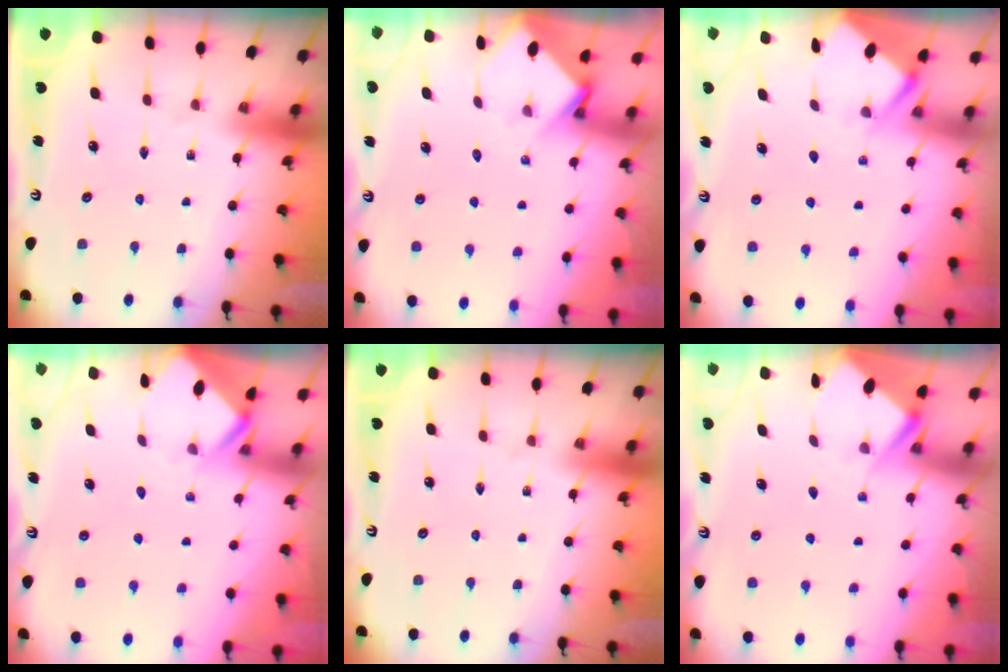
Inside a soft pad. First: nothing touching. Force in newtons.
{"total": 3.4, "press": 3.4, "slide": 0.3}
{"total": 2.6, "press": 2.6, "slide": 0.3}
{"total": 3.0, "press": 3.0, "slide": 0.2}
{"total": 0.0}
{"total": 2.9, "press": 2.8, "slide": 0.4}